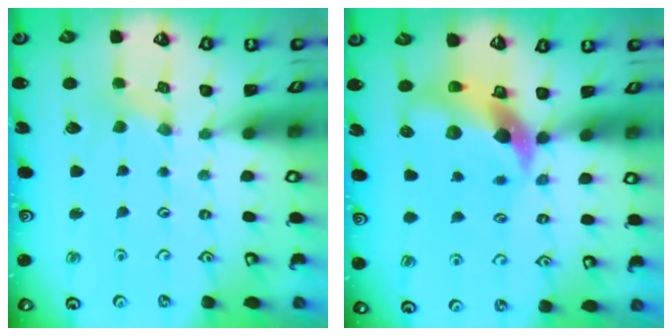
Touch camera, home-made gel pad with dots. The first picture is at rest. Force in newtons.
{"total": 11.6, "press": 11.4, "slide": 1.7}